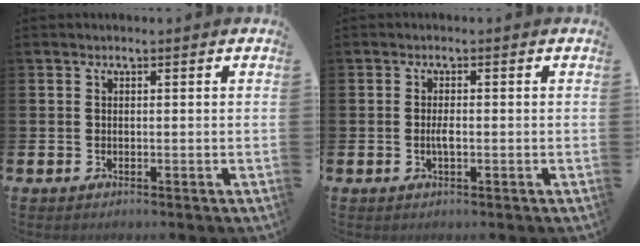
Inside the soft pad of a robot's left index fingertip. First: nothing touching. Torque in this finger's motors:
{"motor_torque": [0.10, 0.09, 0.06, 0.06]}